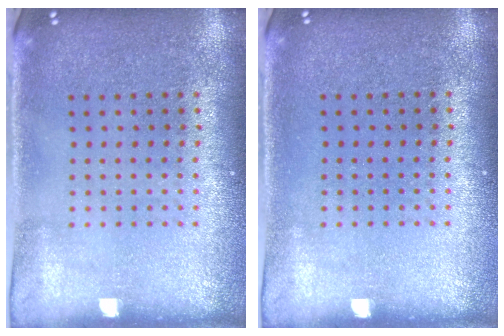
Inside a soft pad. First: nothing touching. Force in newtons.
{"total": 0.0}